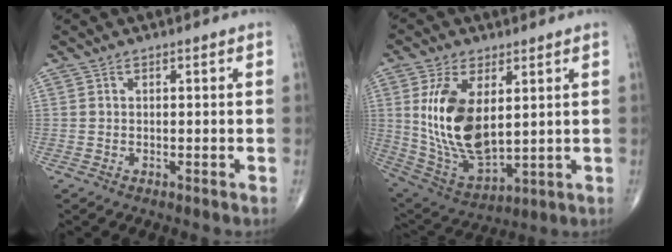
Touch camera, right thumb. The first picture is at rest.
{"total": 16.4, "force": [3.2, 8.5, 13.7], "torque": [-0.252, -0.022, 0.078]}